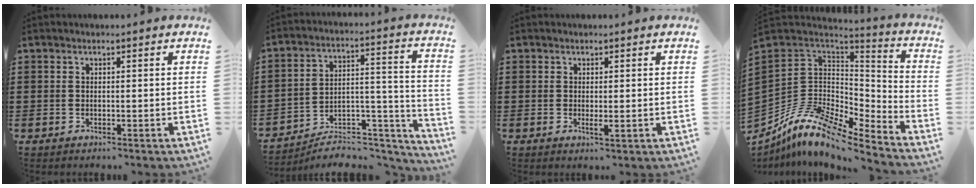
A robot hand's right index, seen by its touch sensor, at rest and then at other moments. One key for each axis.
{"total": 6.2, "fx": -5.6, "fy": 2.1, "fz": 1.8, "tx": -0.024, "ty": 0.011, "tz": -0.107}
{"total": 1.3, "fx": 0.0, "fy": 0.2, "fz": 1.3, "tx": -0.025, "ty": -0.003, "tz": 0.001}
{"total": 10.7, "fx": -7.4, "fy": 5.0, "fz": 5.9, "tx": -0.151, "ty": -0.002, "tz": -0.151}